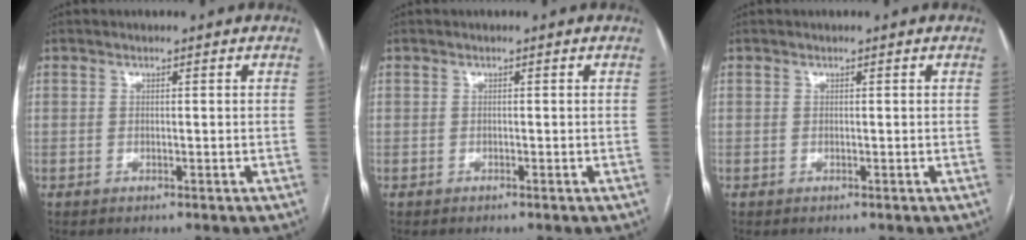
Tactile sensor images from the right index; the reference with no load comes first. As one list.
[{"total": 0.0}, {"total": 0.0}]